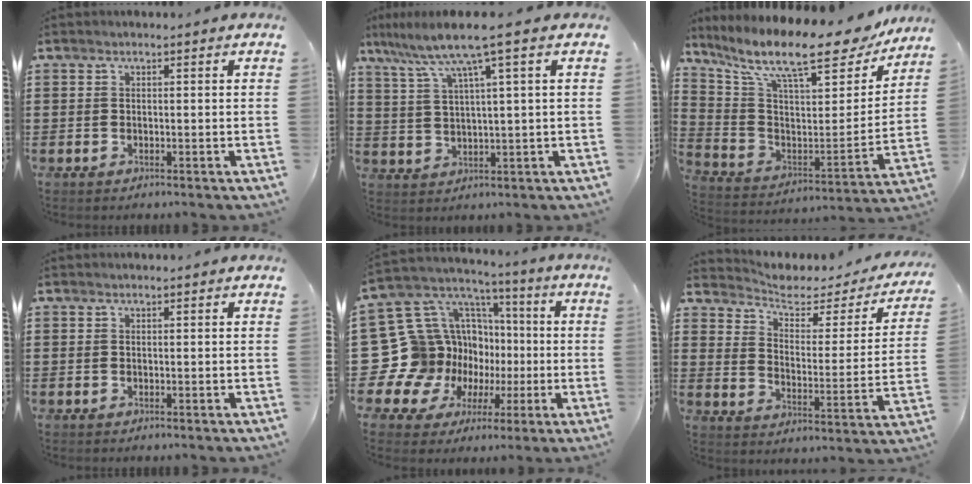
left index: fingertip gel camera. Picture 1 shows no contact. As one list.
[{"total": 7.1, "force": [4.0, -0.1, 5.8], "torque": [-0.129, -0.014, 0.063]}, {"total": 13.8, "force": [10.7, 2.4, 8.3], "torque": [-0.185, -0.070, 0.177]}, {"total": 0.0}, {"total": 16.4, "force": [-0.7, 15.4, 5.6], "torque": [-0.165, -0.040, 0.032]}, {"total": 3.7, "force": [3.0, 1.6, 1.5], "torque": [-0.051, -0.021, 0.045]}]